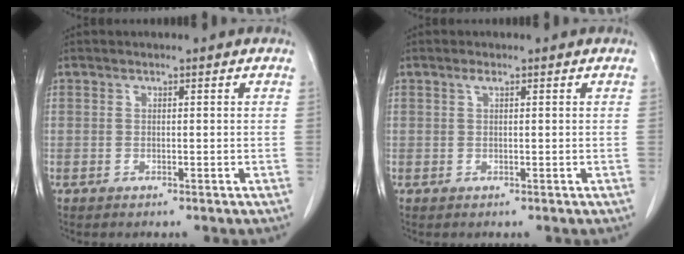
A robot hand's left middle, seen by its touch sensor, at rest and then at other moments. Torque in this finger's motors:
{"motor_torque": [0.55, -0.36, 0.15, 0.03]}